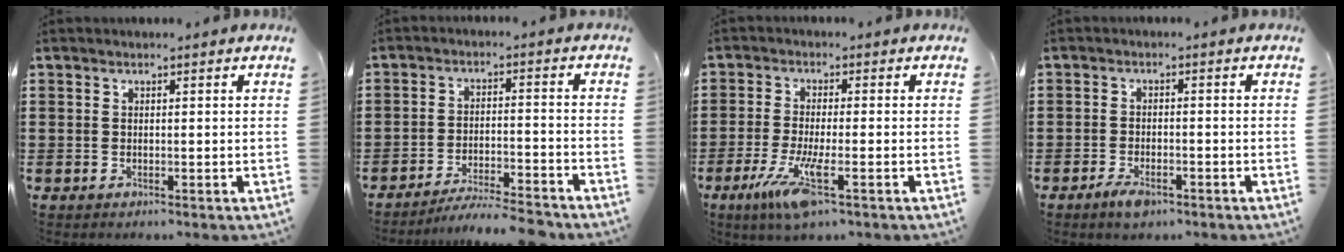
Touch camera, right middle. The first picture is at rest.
{"total": 5.5, "force": [-5.2, 0.1, 1.7], "torque": [-0.036, -0.007, -0.103]}
{"total": 7.5, "force": [-3.2, 1.3, 6.7], "torque": [-0.147, -0.021, -0.057]}
{"total": 2.7, "force": [-1.8, 1.1, 1.7], "torque": [-0.043, -0.004, -0.037]}